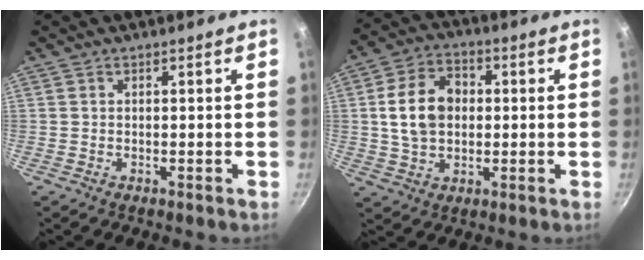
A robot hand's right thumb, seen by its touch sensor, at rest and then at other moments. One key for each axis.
{"total": 11.7, "fx": 1.0, "fy": 8.5, "fz": 8.0, "tx": -0.119, "ty": 0.017, "tz": 0.011}